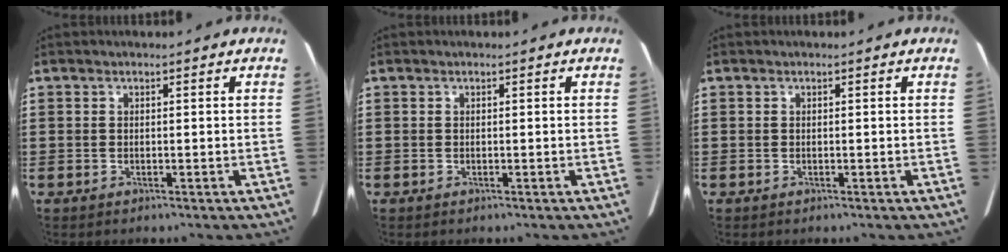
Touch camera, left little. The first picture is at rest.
{"total": 0.0}
{"total": 0.0}